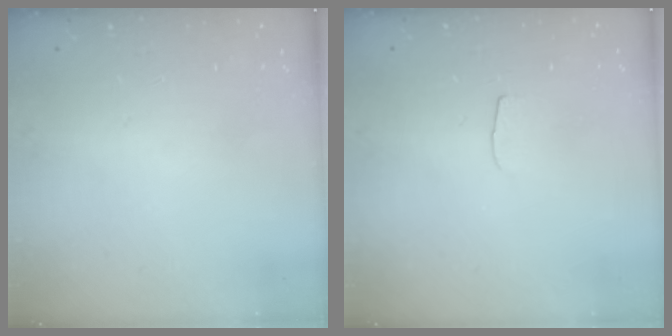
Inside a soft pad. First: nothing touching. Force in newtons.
{"total": 3.7, "press": 3.7, "slide": 0.3}